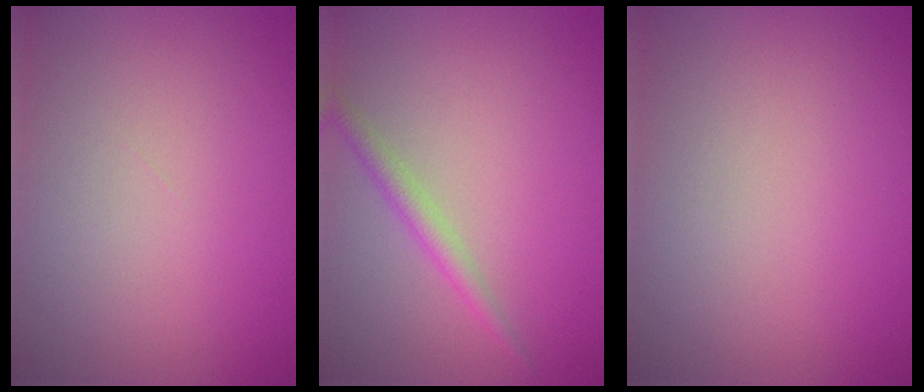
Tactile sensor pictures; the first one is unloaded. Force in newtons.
{"total": 1.8, "press": 1.8, "slide": 0.0}
{"total": 0.0}